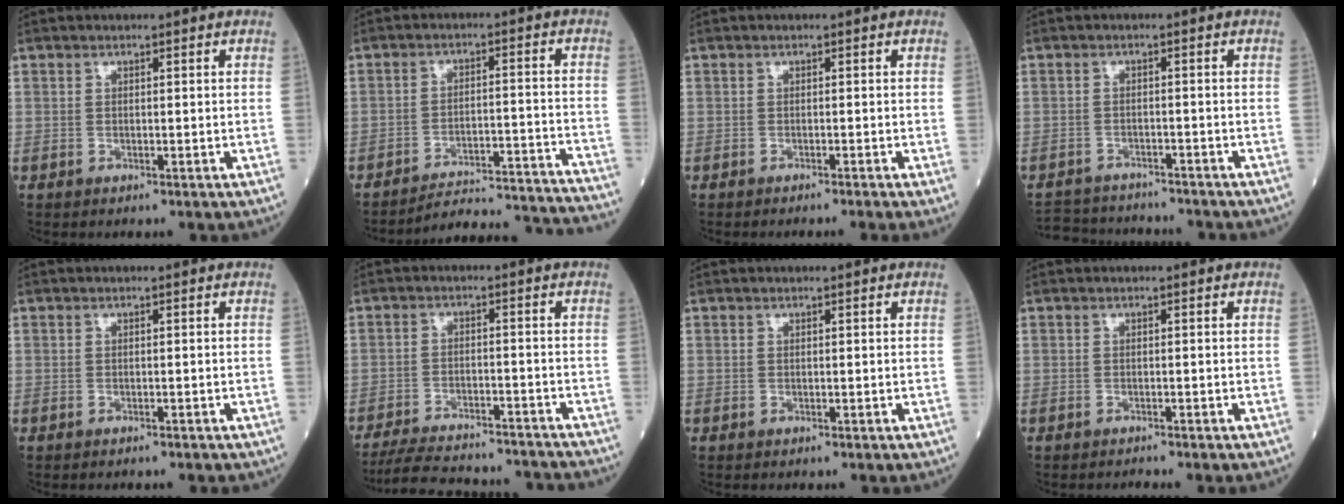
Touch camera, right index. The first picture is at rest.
{"total": 19.7, "force": [-19.4, -1.1, 3.3], "torque": [-0.016, 0.001, -0.255]}
{"total": 2.0, "force": [-1.7, -0.7, 0.8], "torque": [-0.004, 0.006, -0.024]}
{"total": 9.9, "force": [-9.4, 2.0, 2.1], "torque": [-0.042, 0.008, -0.130]}
{"total": 1.6, "force": [-1.5, 0.5, 0.6], "torque": [-0.013, -0.003, -0.014]}
{"total": 17.4, "force": [-16.2, 2.9, 5.6], "torque": [-0.118, -0.013, -0.223]}
{"total": 0.0}
{"total": 0.8, "force": [-0.8, -0.3, 0.0], "torque": [-0.001, -0.001, -0.012]}